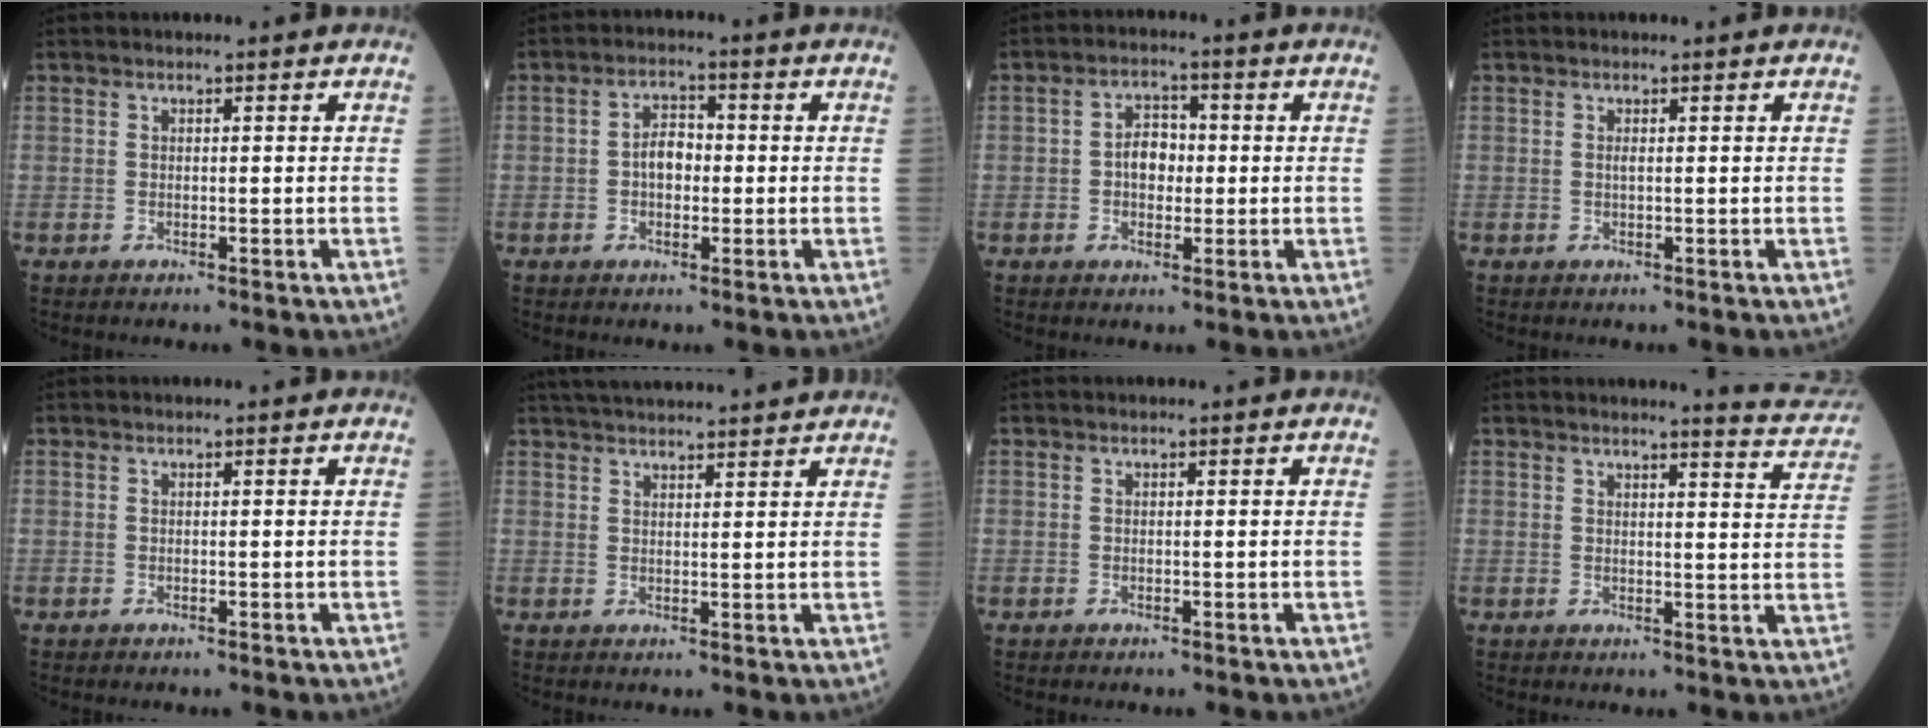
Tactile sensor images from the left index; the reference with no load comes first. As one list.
[{"total": 4.0, "force": [-0.4, 2.4, 3.1], "torque": [-0.059, 0.015, -0.009]}, {"total": 4.3, "force": [-0.2, 2.8, 3.2], "torque": [-0.060, 0.015, -0.004]}, {"total": 0.5, "force": [0.2, 0.0, 0.5], "torque": [-0.014, 0.000, 0.004]}, {"total": 0.0}, {"total": 13.4, "force": [12.4, 1.1, 4.9], "torque": [-0.084, 0.035, 0.177]}, {"total": 0.0}, {"total": 7.2, "force": [7.1, -0.3, 0.9], "torque": [-0.014, -0.037, 0.065]}]